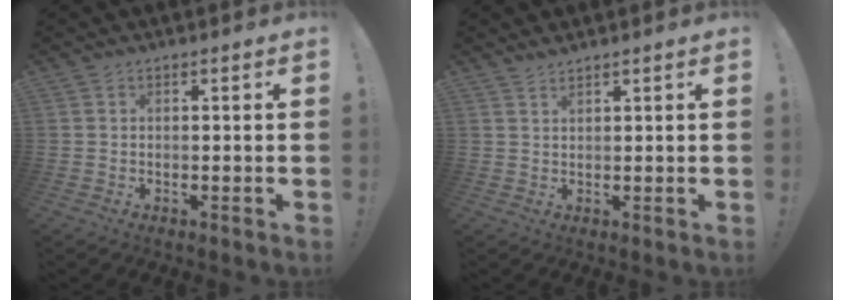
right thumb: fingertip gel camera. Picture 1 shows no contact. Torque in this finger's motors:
{"motor_torque": [0.15, -0.01, 0.30, -0.08, -0.02]}